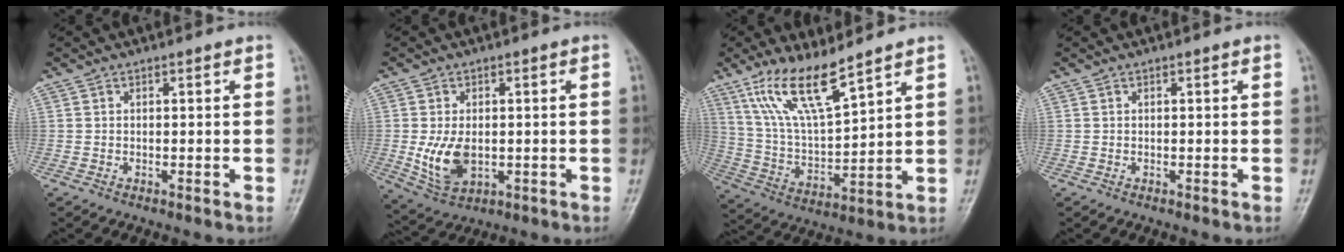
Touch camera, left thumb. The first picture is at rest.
{"total": 8.1, "force": [-0.9, 5.1, 6.3], "torque": [-0.110, -0.005, -0.002]}
{"total": 12.8, "force": [9.0, 2.8, 8.7], "torque": [-0.160, -0.048, 0.191]}
{"total": 0.0}